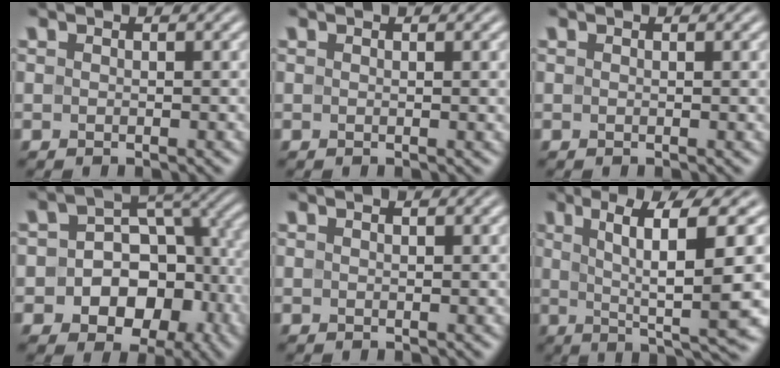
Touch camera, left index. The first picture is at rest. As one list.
[{"total": 1.3, "force": [0.3, 0.3, 1.2], "torque": [-0.012, 0.003, 0.003]}, {"total": 0.7, "force": [0.2, 0.2, 0.7], "torque": [-0.006, 0.004, 0.002]}, {"total": 10.5, "force": [-3.0, 8.0, 6.1], "torque": [-0.061, 0.003, -0.057]}, {"total": 0.6, "force": [0.4, 0.1, 0.5], "torque": [-0.004, 0.004, 0.007]}, {"total": 11.4, "force": [1.6, 2.2, 11.0], "torque": [-0.162, 0.008, 0.033]}]